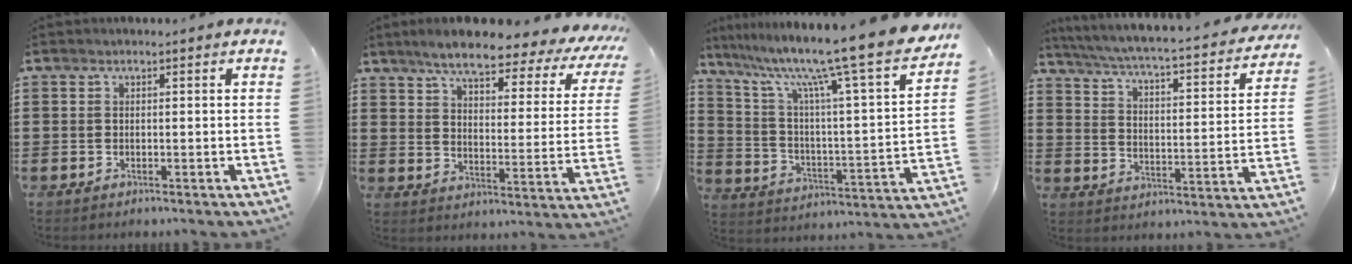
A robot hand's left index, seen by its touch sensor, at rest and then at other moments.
{"total": 7.2, "force": [5.9, 1.0, 4.0], "torque": [-0.090, -0.035, 0.092]}
{"total": 13.3, "force": [10.8, -0.4, 7.8], "torque": [-0.172, -0.086, 0.167]}
{"total": 4.0, "force": [3.4, -0.3, 2.0], "torque": [-0.060, -0.039, 0.047]}